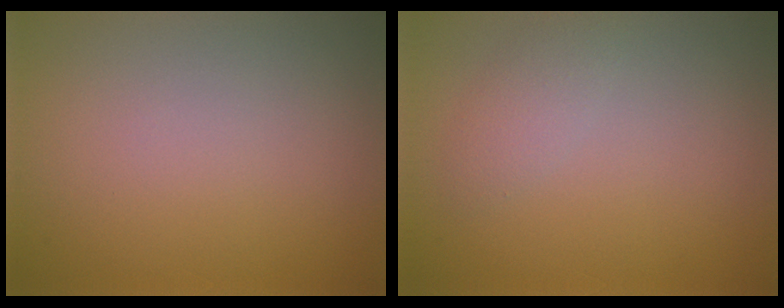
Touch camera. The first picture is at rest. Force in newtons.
{"total": 1.7, "press": 1.7, "slide": 0.1}